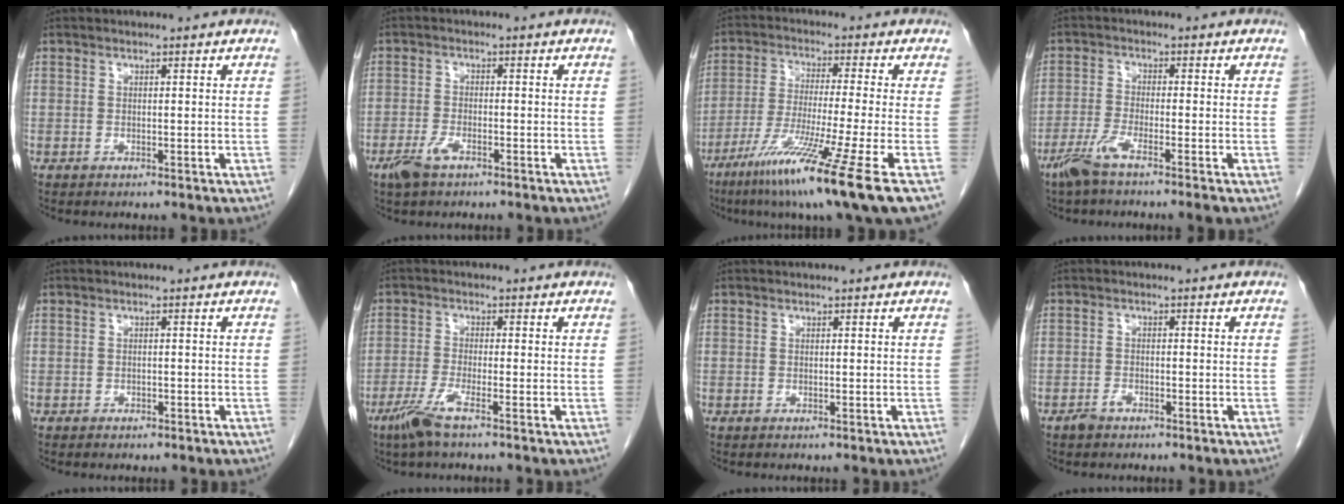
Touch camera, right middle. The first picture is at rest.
{"total": 3.7, "force": [-2.4, 1.3, 2.4], "torque": [-0.058, -0.002, -0.044]}
{"total": 15.1, "force": [-8.8, -2.0, 12.2], "torque": [-0.213, -0.054, -0.154]}
{"total": 4.7, "force": [-3.4, -0.2, 3.3], "torque": [-0.071, -0.010, -0.074]}
{"total": 0.9, "force": [-0.7, 0.5, 0.4], "torque": [-0.011, 0.000, -0.008]}
{"total": 4.3, "force": [-2.8, -0.1, 3.2], "torque": [-0.071, -0.010, -0.063]}
{"total": 0.0}
{"total": 1.6, "force": [-1.3, 0.7, 0.7], "torque": [-0.016, 0.001, -0.021]}